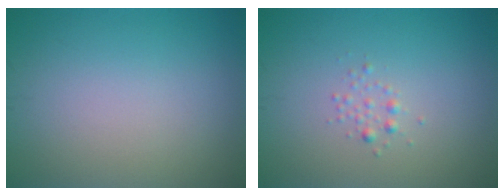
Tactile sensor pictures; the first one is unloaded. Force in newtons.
{"total": 0.9, "press": 0.9, "slide": 0.0}